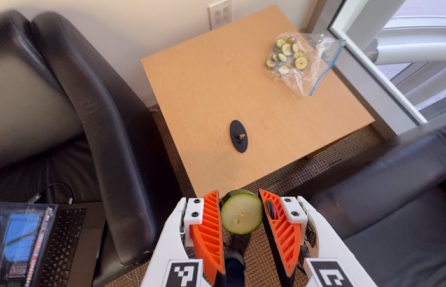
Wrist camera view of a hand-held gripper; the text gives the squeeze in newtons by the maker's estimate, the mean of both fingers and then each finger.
{"total": 8.3, "left": 8.1, "right": 8.5}